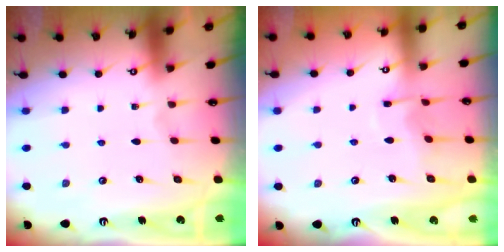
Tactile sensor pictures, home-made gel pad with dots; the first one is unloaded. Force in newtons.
{"total": 4.3, "press": 4.3, "slide": 0.5}